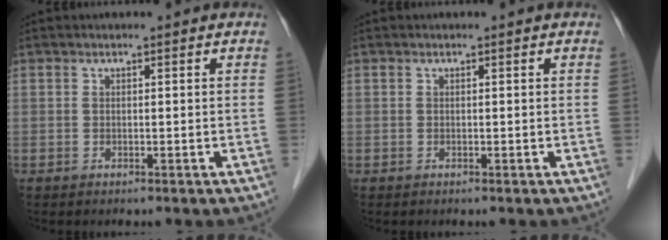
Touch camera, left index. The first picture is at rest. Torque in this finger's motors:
{"motor_torque": [0.01, 0.01, -0.01, 0.00]}